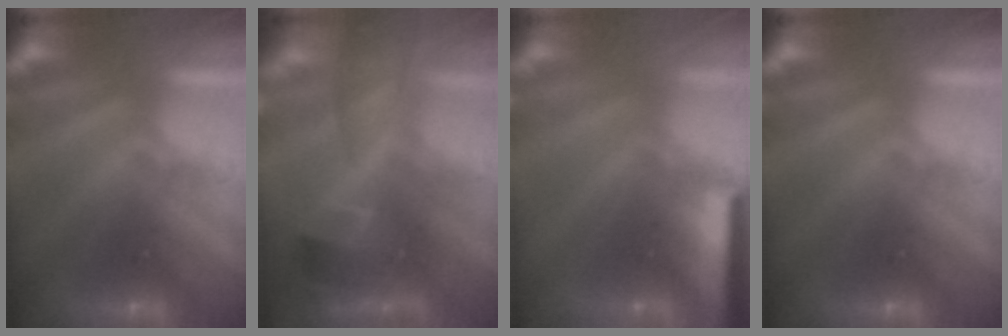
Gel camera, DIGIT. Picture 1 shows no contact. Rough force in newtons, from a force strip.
{"total": 8.2}
{"total": 7.7}
{"total": 0.0}